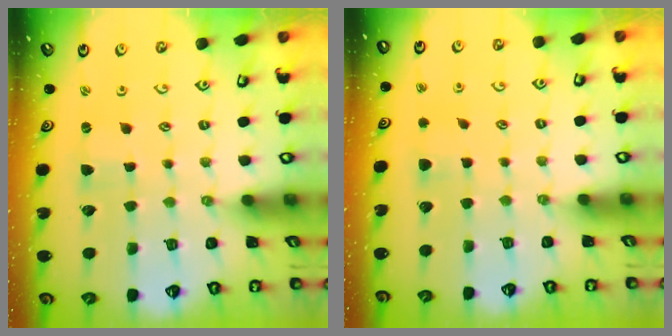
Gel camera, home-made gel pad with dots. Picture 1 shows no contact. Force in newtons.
{"total": 3.8, "press": 3.7, "slide": 0.8}